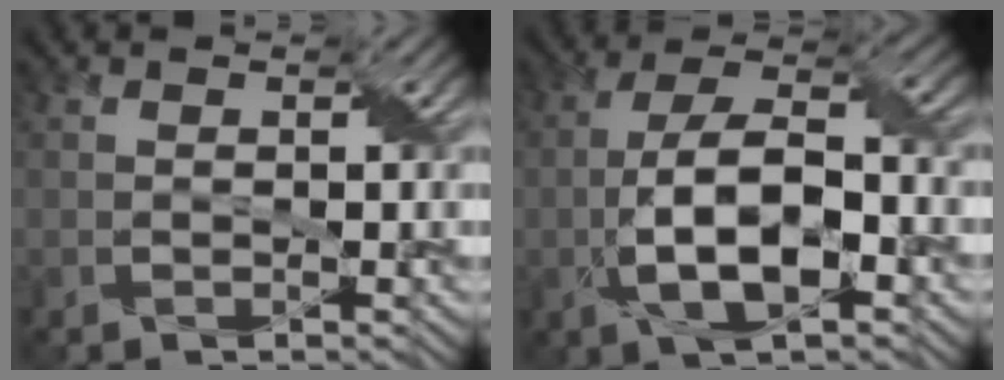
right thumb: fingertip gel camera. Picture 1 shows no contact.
{"total": 11.0, "force": [-3.1, 4.5, 9.5], "torque": [-0.187, 0.009, -0.059]}